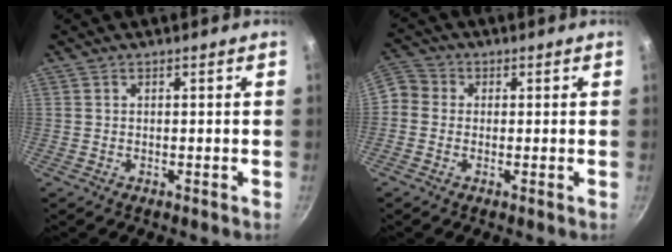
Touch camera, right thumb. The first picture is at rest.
{"total": 6.4, "force": [-0.4, 5.9, 2.5], "torque": [-0.046, 0.021, -0.027]}